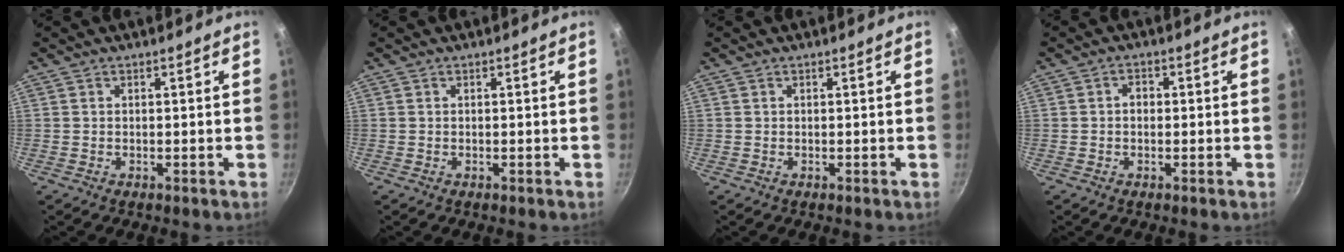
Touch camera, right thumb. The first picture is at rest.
{"total": 0.0}
{"total": 0.0}
{"total": 2.1, "force": [0.0, 1.6, 1.3], "torque": [-0.014, 0.007, -0.004]}